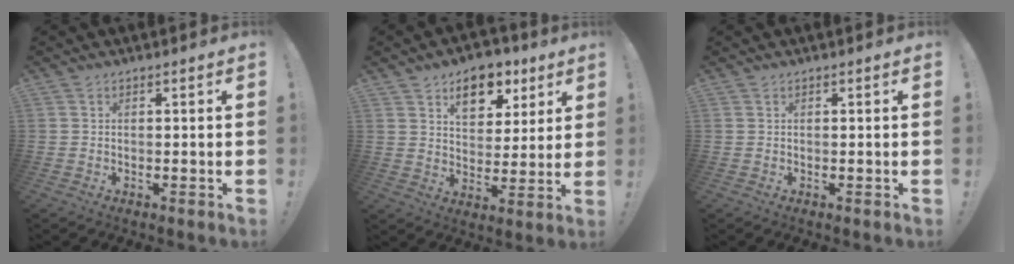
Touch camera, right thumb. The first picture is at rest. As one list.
[{"total": 11.7, "force": [6.8, 7.2, 6.1], "torque": [-0.081, -0.032, 0.123]}, {"total": 0.0}]